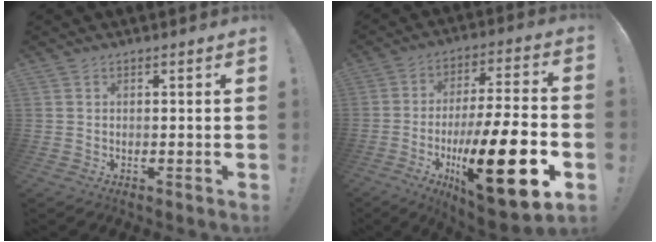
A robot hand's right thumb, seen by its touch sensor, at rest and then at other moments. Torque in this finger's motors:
{"motor_torque": [2.17, 2.84, 1.50, -1.27, 0.67]}